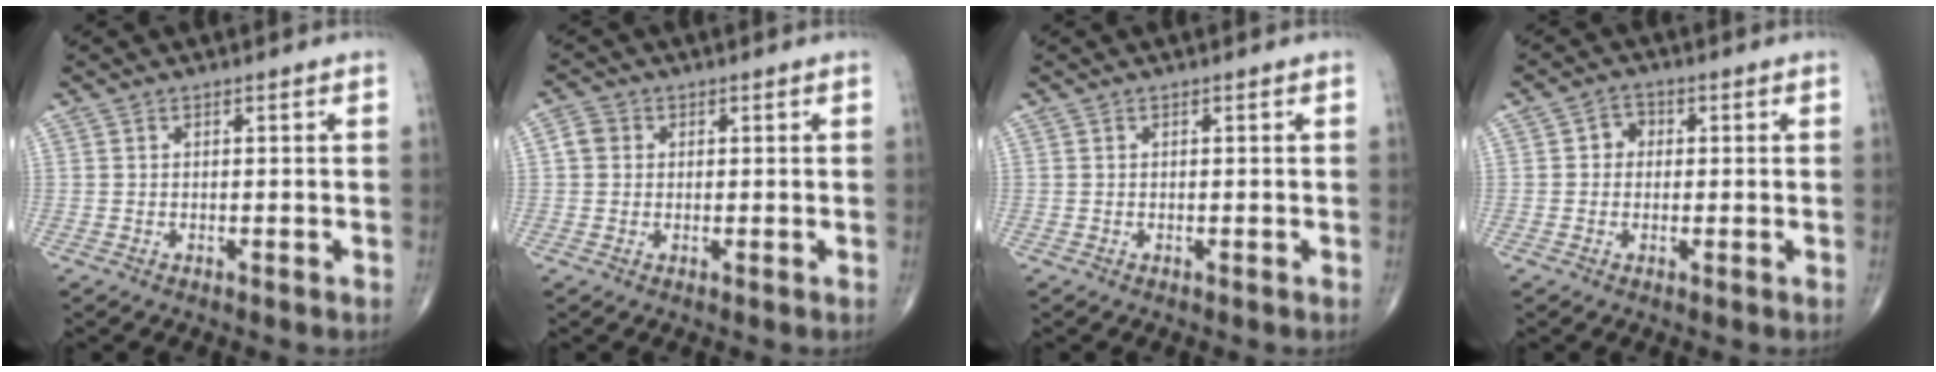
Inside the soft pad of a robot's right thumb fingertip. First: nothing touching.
{"total": 2.9, "force": [0.4, 2.6, 1.2], "torque": [-0.014, 0.007, 0.002]}
{"total": 0.0}
{"total": 3.0, "force": [0.2, 2.6, 1.3], "torque": [0.001, 0.009, -0.005]}